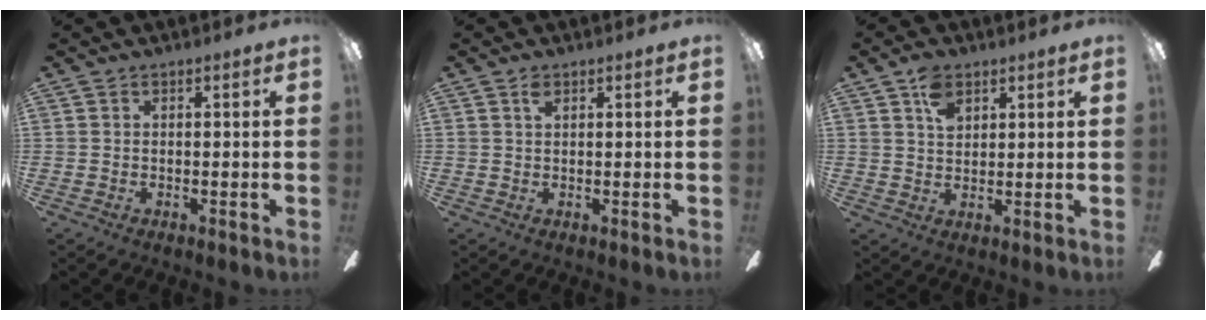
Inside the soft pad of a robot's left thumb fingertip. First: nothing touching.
{"total": 1.5, "force": [0.9, 0.7, 1.0], "torque": [-0.023, 0.003, 0.016]}
{"total": 5.5, "force": [2.9, 3.5, 3.0], "torque": [-0.052, 0.000, 0.052]}